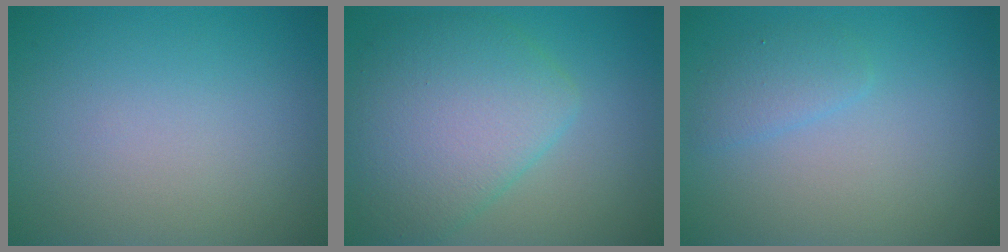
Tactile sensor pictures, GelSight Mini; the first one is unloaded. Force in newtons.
{"total": 7.0, "press": 7.0, "slide": 0.2}
{"total": 1.6, "press": 1.6, "slide": 0.0}